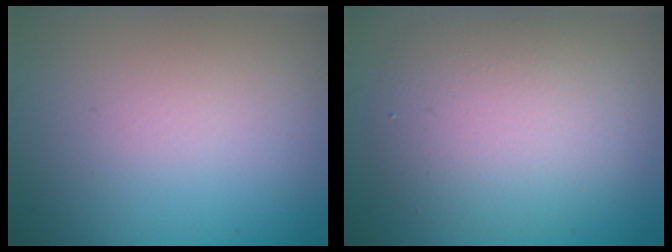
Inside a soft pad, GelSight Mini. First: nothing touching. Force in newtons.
{"total": 5.5, "press": 5.5, "slide": 0.2}